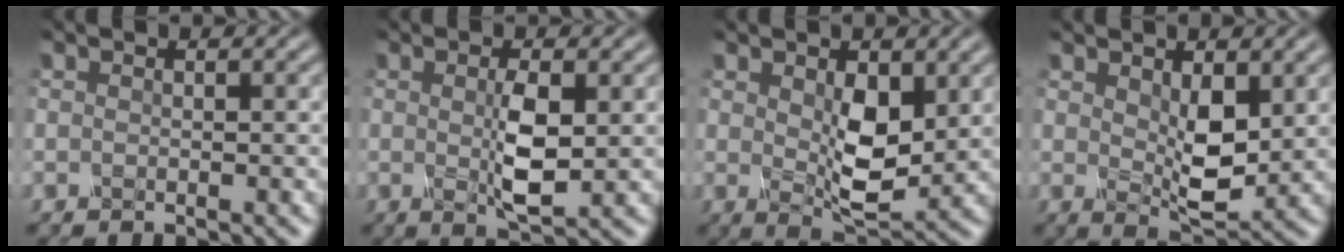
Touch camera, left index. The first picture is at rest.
{"total": 3.1, "force": [0.2, 0.5, 3.0], "torque": [-0.075, -0.004, 0.013]}
{"total": 4.4, "force": [0.7, 2.1, 3.8], "torque": [-0.084, -0.008, 0.026]}
{"total": 3.7, "force": [0.7, 1.8, 3.2], "torque": [-0.077, -0.008, 0.027]}